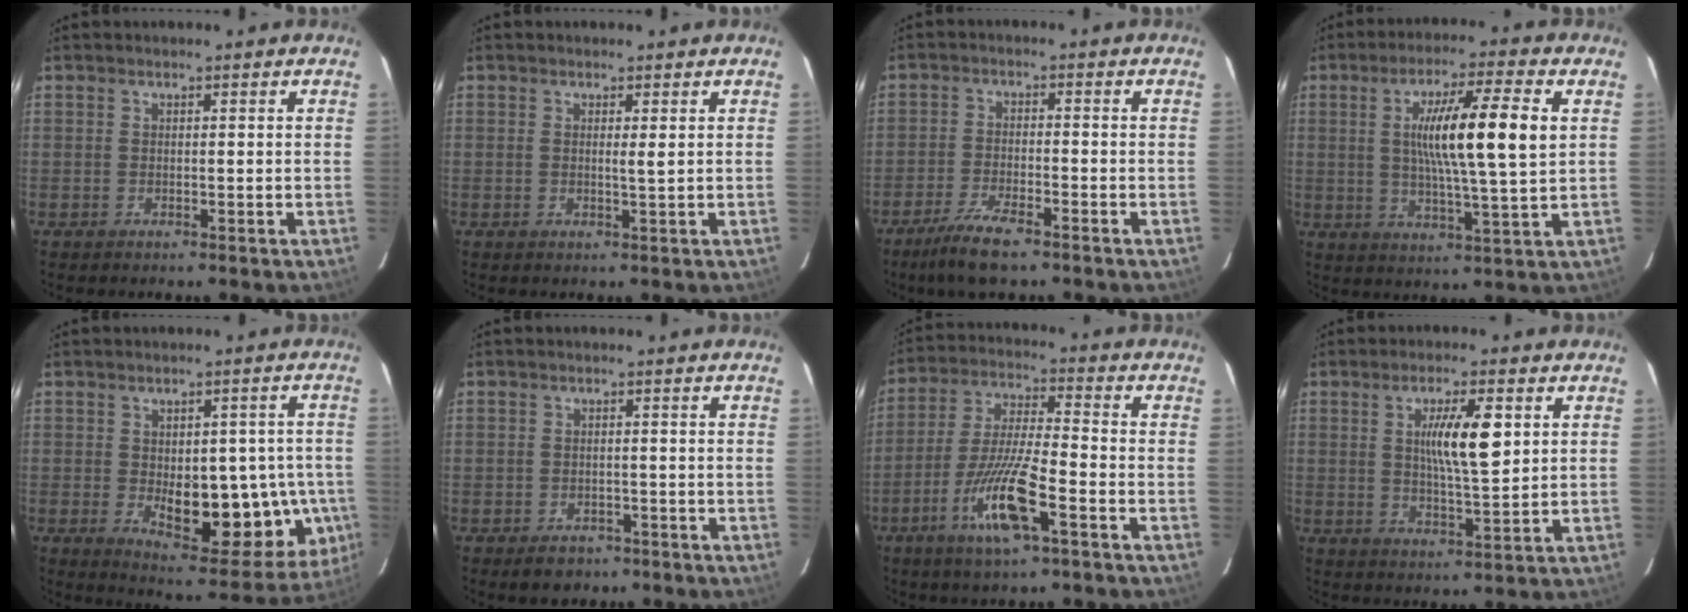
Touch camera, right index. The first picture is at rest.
{"total": 1.1, "force": [0.3, -0.1, 1.1], "torque": [-0.019, -0.002, 0.004]}
{"total": 7.0, "force": [-5.1, 0.8, 4.7], "torque": [-0.093, -0.016, -0.091]}
{"total": 13.3, "force": [2.5, 0.3, 13.1], "torque": [-0.224, 0.004, 0.041]}
{"total": 15.6, "force": [-2.9, 6.7, 13.8], "torque": [-0.158, 0.006, -0.015]}
{"total": 3.6, "force": [-2.3, 2.5, 1.0], "torque": [-0.015, 0.005, -0.025]}
{"total": 12.2, "force": [-5.5, 1.2, 10.8], "torque": [-0.213, -0.013, -0.104]}
{"total": 8.2, "force": [2.1, 1.2, 7.9], "torque": [-0.136, 0.001, 0.039]}